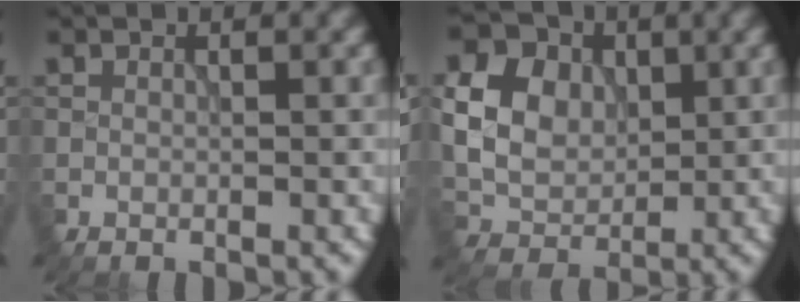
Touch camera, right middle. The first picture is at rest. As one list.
[{"total": 11.2, "force": [2.8, 9.0, 6.0], "torque": [-0.137, 0.029, 0.047]}]